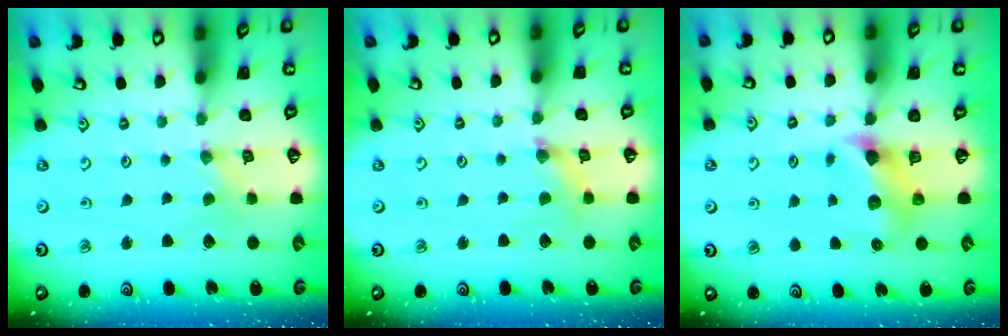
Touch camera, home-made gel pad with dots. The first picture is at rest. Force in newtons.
{"total": 2.1, "press": 2.1, "slide": 0.4}
{"total": 7.2, "press": 7.2, "slide": 0.4}